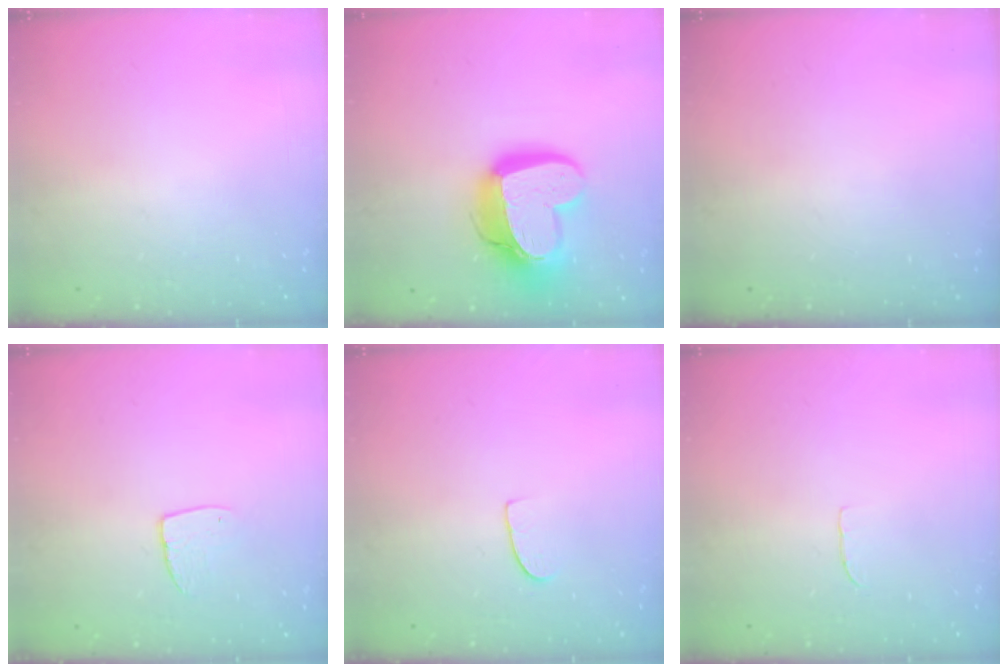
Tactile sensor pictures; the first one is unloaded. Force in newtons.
{"total": 18.9, "press": 18.8, "slide": 1.6}
{"total": 0.0}
{"total": 6.1, "press": 6.1, "slide": 0.4}
{"total": 5.4, "press": 5.4, "slide": 0.3}
{"total": 3.3, "press": 3.3, "slide": 0.2}